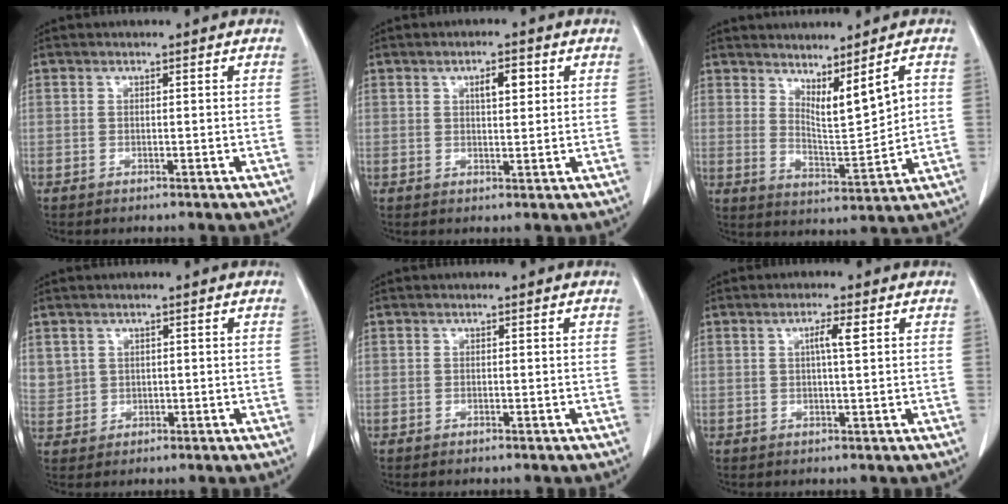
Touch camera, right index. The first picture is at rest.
{"total": 3.3, "force": [1.3, 1.1, 2.9], "torque": [-0.046, 0.002, 0.021]}
{"total": 6.5, "force": [3.4, 0.6, 5.5], "torque": [-0.093, -0.019, 0.071]}
{"total": 4.0, "force": [1.6, 3.6, 0.6], "torque": [-0.011, 0.009, 0.043]}
{"total": 0.0}
{"total": 2.6, "force": [0.8, -0.1, 2.5], "torque": [-0.047, 0.002, 0.013]}